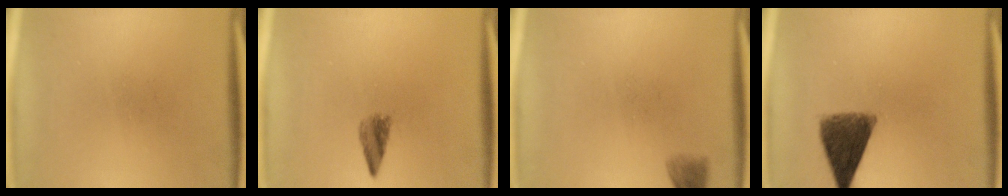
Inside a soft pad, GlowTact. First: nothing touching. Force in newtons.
{"total": 2.6}
{"total": 2.2}
{"total": 9.0}